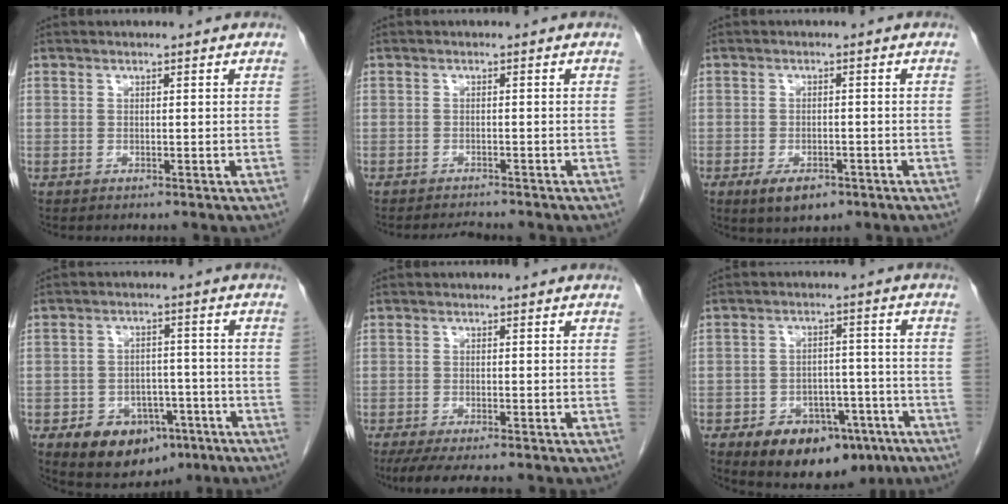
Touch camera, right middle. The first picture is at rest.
{"total": 2.4, "force": [-2.3, 0.2, 0.4], "torque": [-0.011, -0.010, -0.036]}
{"total": 4.5, "force": [-2.5, 2.2, 2.9], "torque": [-0.051, -0.002, -0.031]}
{"total": 9.7, "force": [-5.2, 6.5, 4.9], "torque": [-0.076, 0.011, -0.068]}
{"total": 7.2, "force": [-5.9, 1.1, 4.1], "torque": [-0.061, -0.016, -0.090]}
{"total": 12.4, "force": [-7.4, 7.4, 6.7], "torque": [-0.081, 0.017, -0.101]}